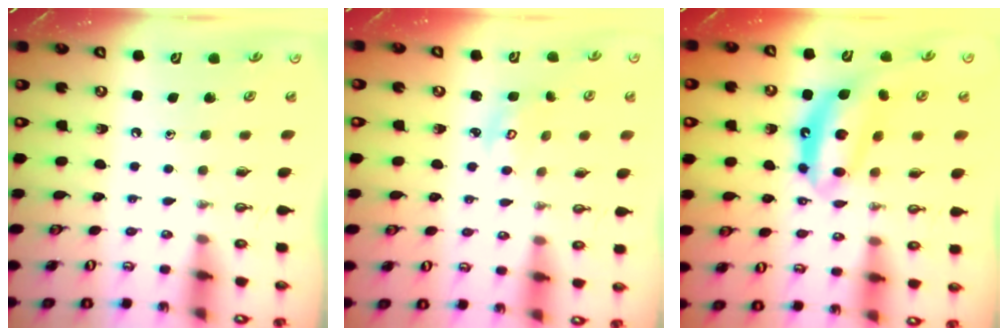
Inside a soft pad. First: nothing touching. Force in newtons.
{"total": 3.3, "press": 3.3, "slide": 0.4}
{"total": 12.1, "press": 12.0, "slide": 1.0}